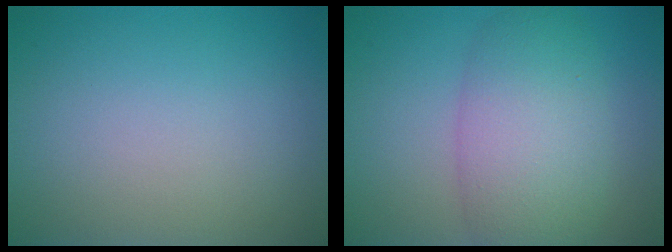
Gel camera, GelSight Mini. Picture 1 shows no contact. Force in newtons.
{"total": 7.0, "press": 7.0, "slide": 0.5}